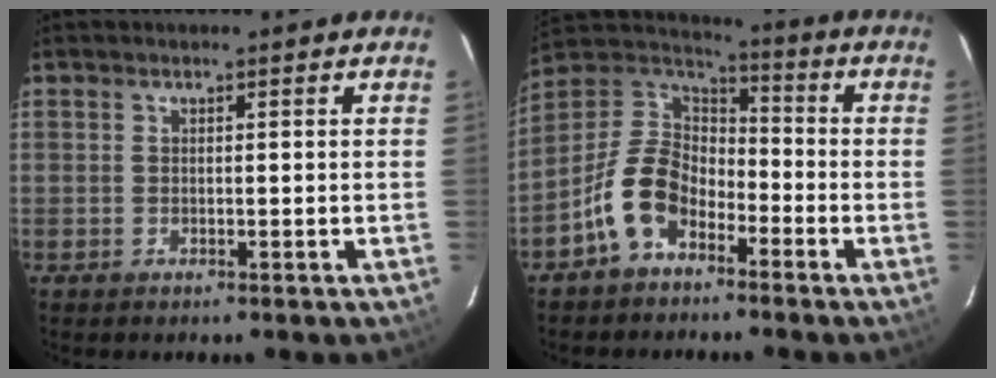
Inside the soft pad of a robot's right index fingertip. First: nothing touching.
{"total": 12.6, "force": [-6.9, 7.9, 7.0], "torque": [-0.150, 0.016, -0.130]}